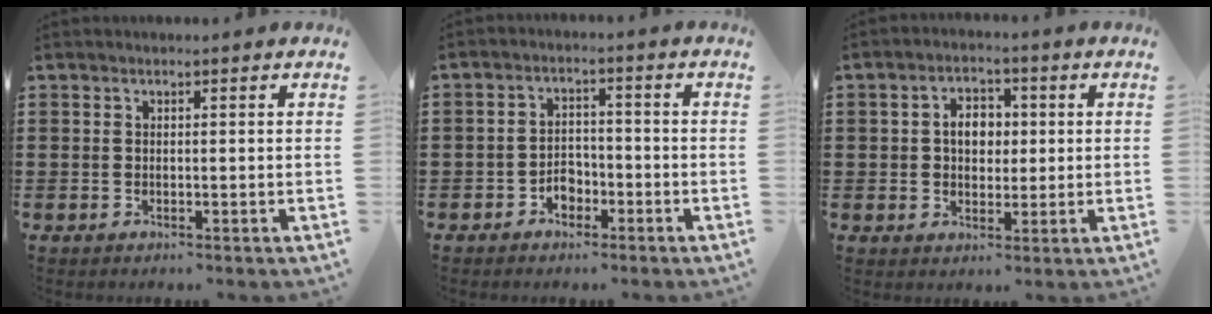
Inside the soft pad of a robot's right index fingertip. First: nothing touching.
{"total": 3.3, "force": [-2.1, 2.3, 1.1], "torque": [-0.024, 0.008, -0.043]}
{"total": 4.6, "force": [0.3, 3.4, 3.1], "torque": [-0.062, 0.012, -0.002]}